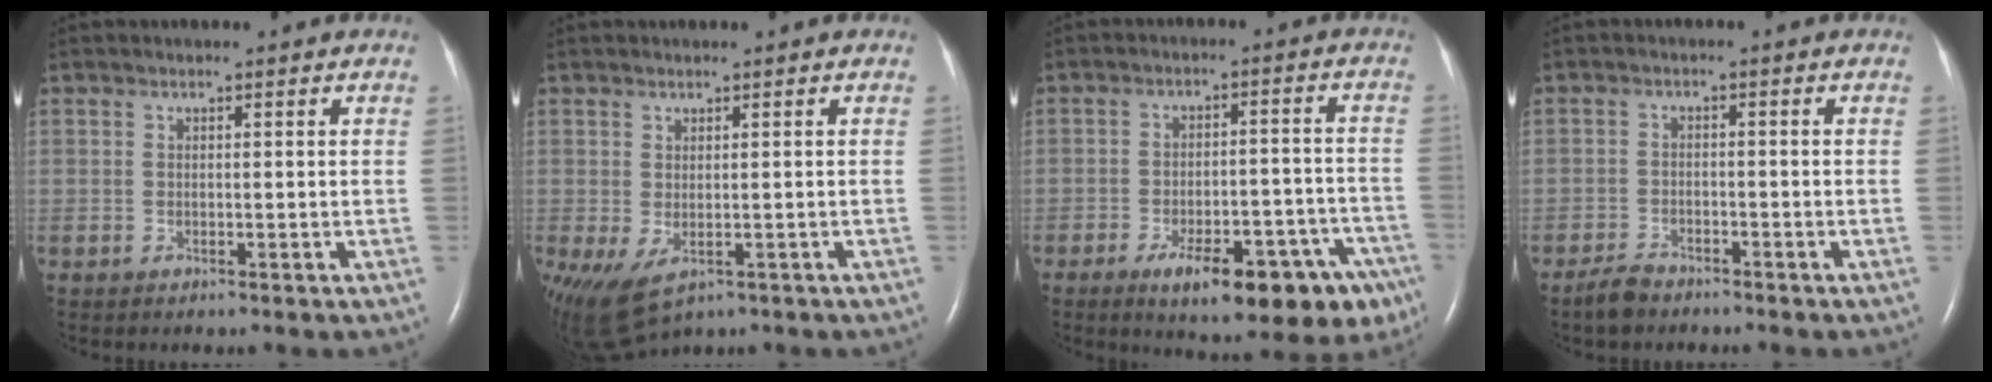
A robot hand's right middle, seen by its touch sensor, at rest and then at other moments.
{"total": 6.3, "force": [-2.7, 2.9, 4.9], "torque": [-0.086, -0.017, -0.032]}
{"total": 16.7, "force": [-10.2, 5.5, 11.9], "torque": [-0.094, 0.025, -0.136]}
{"total": 3.1, "force": [-2.7, 1.1, 1.0], "torque": [-0.033, -0.003, -0.048]}